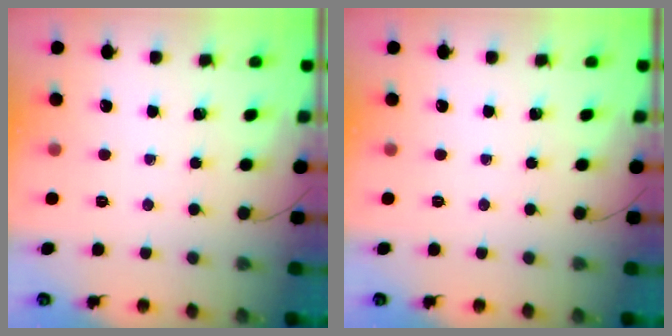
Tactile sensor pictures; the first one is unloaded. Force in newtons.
{"total": 0.0}